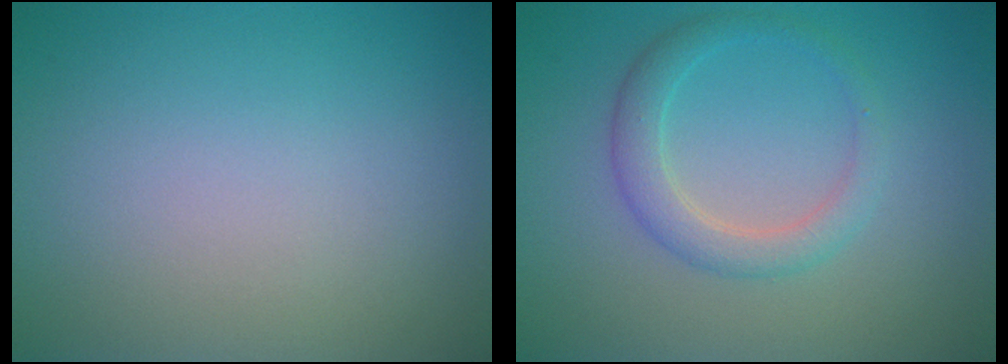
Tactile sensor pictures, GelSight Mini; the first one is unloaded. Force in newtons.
{"total": 2.7, "press": 2.7, "slide": 0.1}